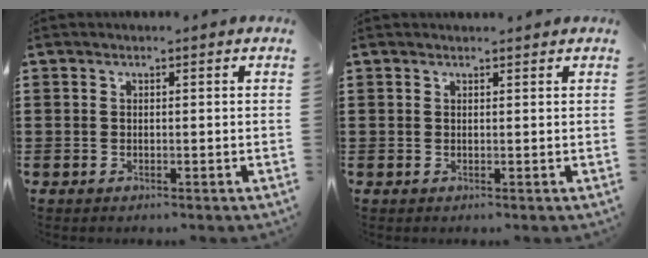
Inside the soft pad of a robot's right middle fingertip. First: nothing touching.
{"total": 0.5, "force": [0.5, 0.0, 0.0], "torque": [-0.002, -0.002, 0.011]}